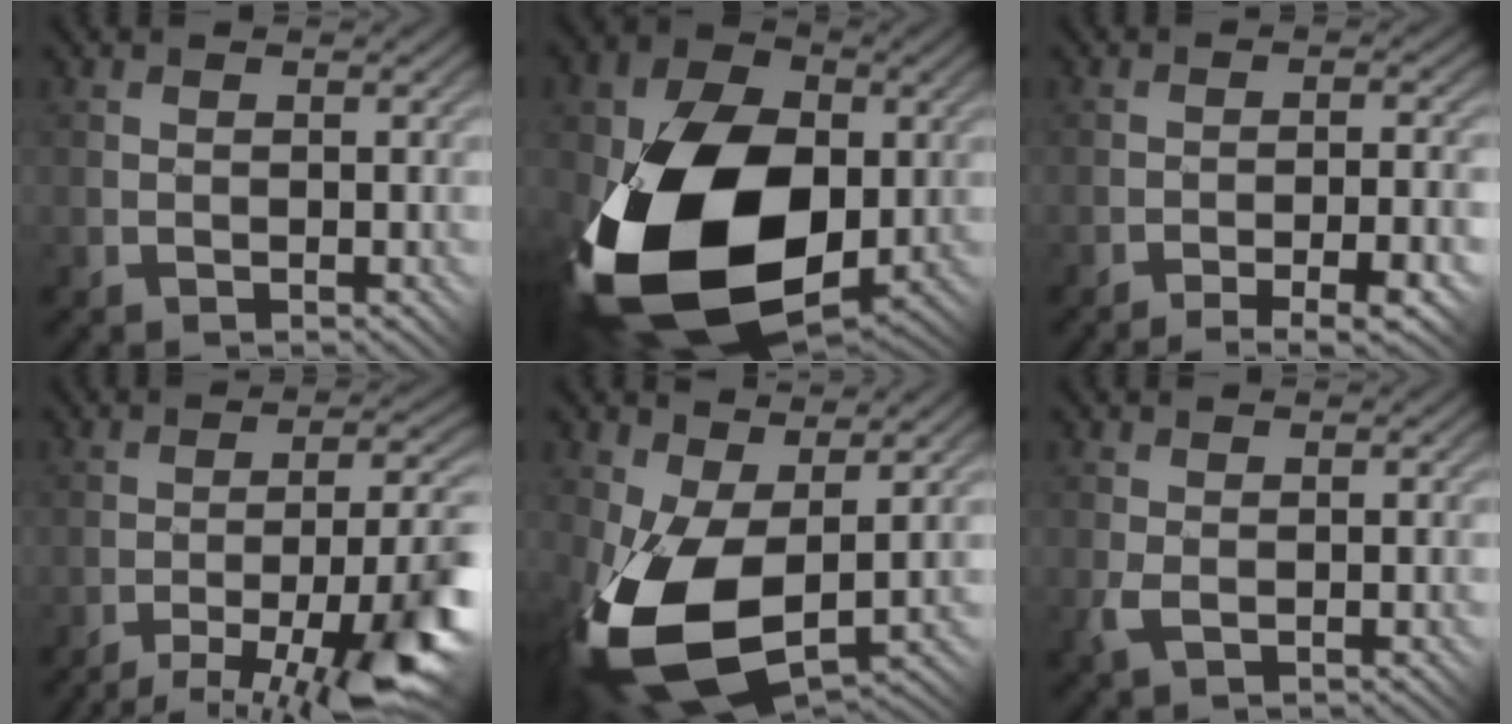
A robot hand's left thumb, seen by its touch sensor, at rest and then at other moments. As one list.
[{"total": 20.0, "force": [-3.5, 13.4, 14.4], "torque": [-0.311, -0.070, -0.031]}, {"total": 6.6, "force": [-4.4, 0.8, 4.9], "torque": [-0.078, 0.016, -0.059]}, {"total": 11.1, "force": [-6.6, 1.7, 8.7], "torque": [-0.131, 0.007, -0.105]}, {"total": 12.6, "force": [-1.3, 6.9, 10.5], "torque": [-0.251, -0.032, -0.015]}, {"total": 2.0, "force": [-0.4, 1.2, 1.5], "torque": [-0.036, -0.006, -0.011]}]